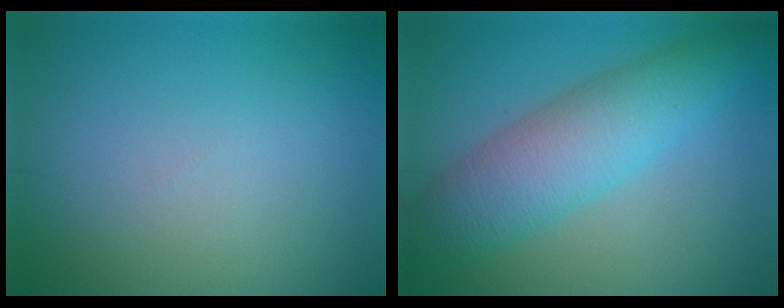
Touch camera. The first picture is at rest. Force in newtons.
{"total": 6.6, "press": 6.6, "slide": 0.4}